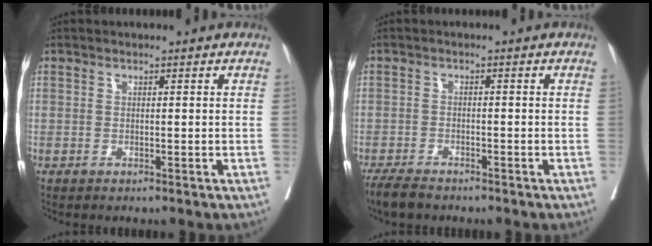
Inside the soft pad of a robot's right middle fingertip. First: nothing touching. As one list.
[{"total": 4.1, "force": [-3.6, 1.1, 1.8], "torque": [-0.031, -0.008, -0.062]}]